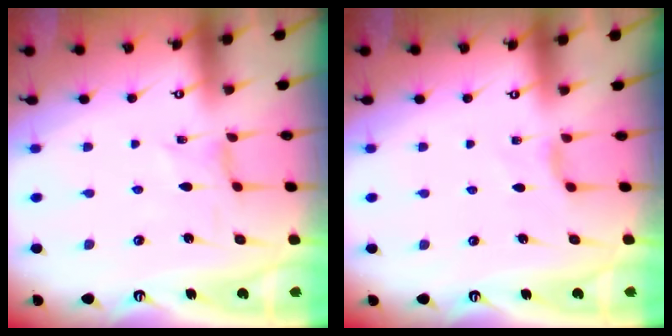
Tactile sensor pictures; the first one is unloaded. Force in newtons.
{"total": 2.1, "press": 2.0, "slide": 0.5}